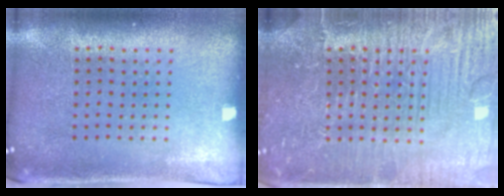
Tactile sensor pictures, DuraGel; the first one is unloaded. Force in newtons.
{"total": 7.6, "press": 7.6, "slide": 0.9}